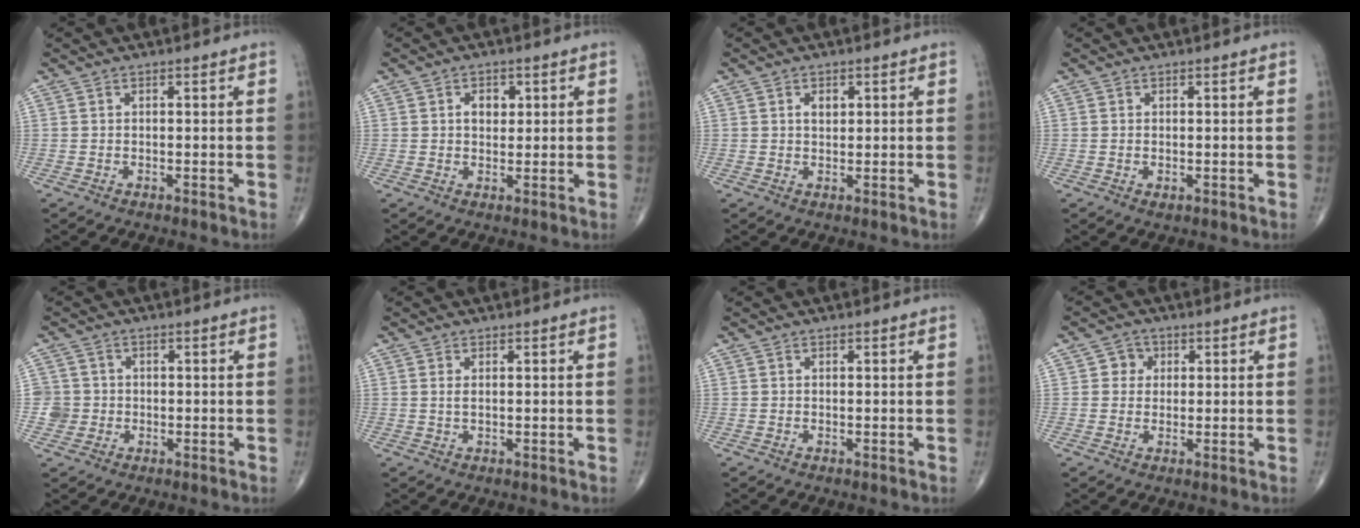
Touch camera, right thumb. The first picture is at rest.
{"total": 3.4, "force": [1.0, 2.5, 2.2], "torque": [-0.017, -0.002, 0.013]}
{"total": 2.2, "force": [0.8, 1.5, 1.5], "torque": [-0.016, -0.003, 0.012]}
{"total": 0.8, "force": [-0.1, 0.5, 0.6], "torque": [-0.011, -0.003, 0.000]}
{"total": 3.3, "force": [-0.5, 3.3, -0.1], "torque": [0.026, 0.010, -0.014]}
{"total": 1.0, "force": [0.3, 0.3, 0.9], "torque": [-0.023, -0.001, 0.007]}
{"total": 0.0}
{"total": 3.2, "force": [0.7, 2.9, 0.9], "torque": [0.008, 0.003, 0.004]}